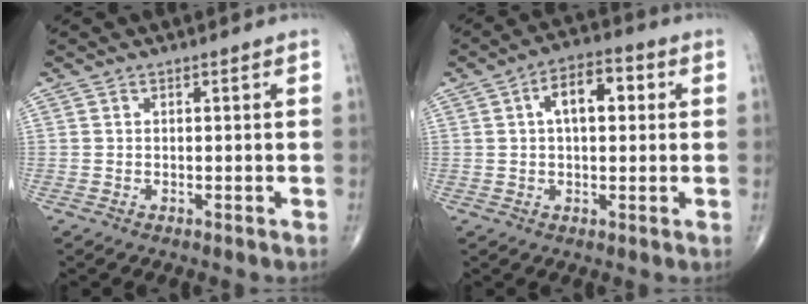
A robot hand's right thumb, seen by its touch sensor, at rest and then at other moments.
{"total": 8.4, "force": [1.8, 4.4, 7.0], "torque": [-0.093, 0.020, 0.021]}